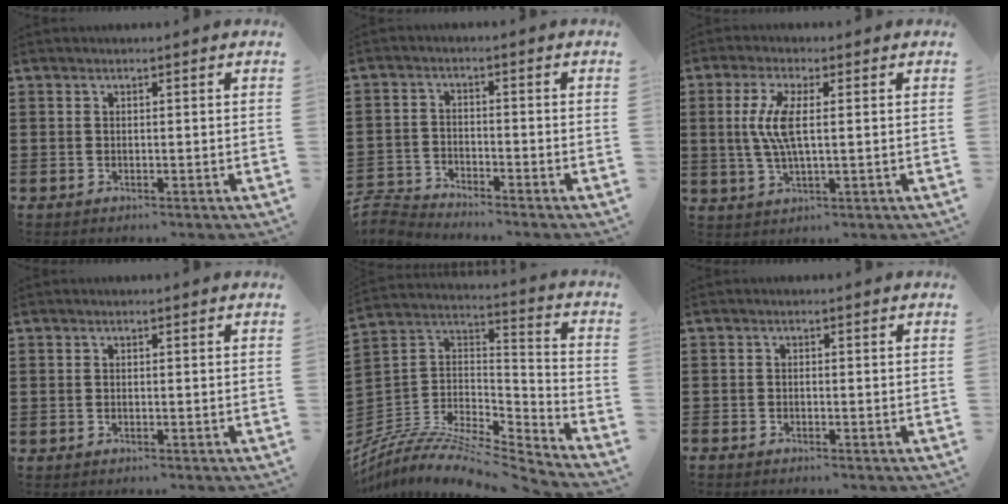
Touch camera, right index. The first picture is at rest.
{"total": 3.5, "force": [-3.4, 0.3, -0.2], "torque": [-0.018, -0.003, -0.080]}
{"total": 6.1, "force": [0.5, 1.5, 5.9], "torque": [-0.131, -0.007, 0.000]}
{"total": 0.0}
{"total": 6.6, "force": [-5.6, 1.9, 3.0], "torque": [-0.068, -0.006, -0.114]}
{"total": 0.7, "force": [-0.6, 0.1, 0.2], "torque": [-0.005, -0.002, -0.013]}